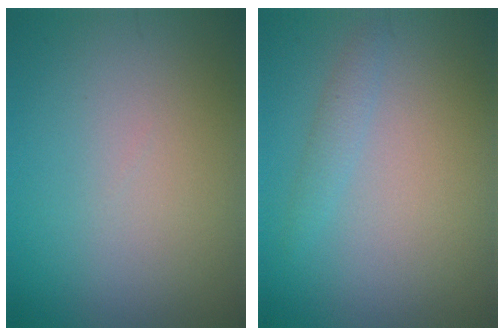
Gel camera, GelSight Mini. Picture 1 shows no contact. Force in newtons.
{"total": 1.3, "press": 1.3, "slide": 0.1}